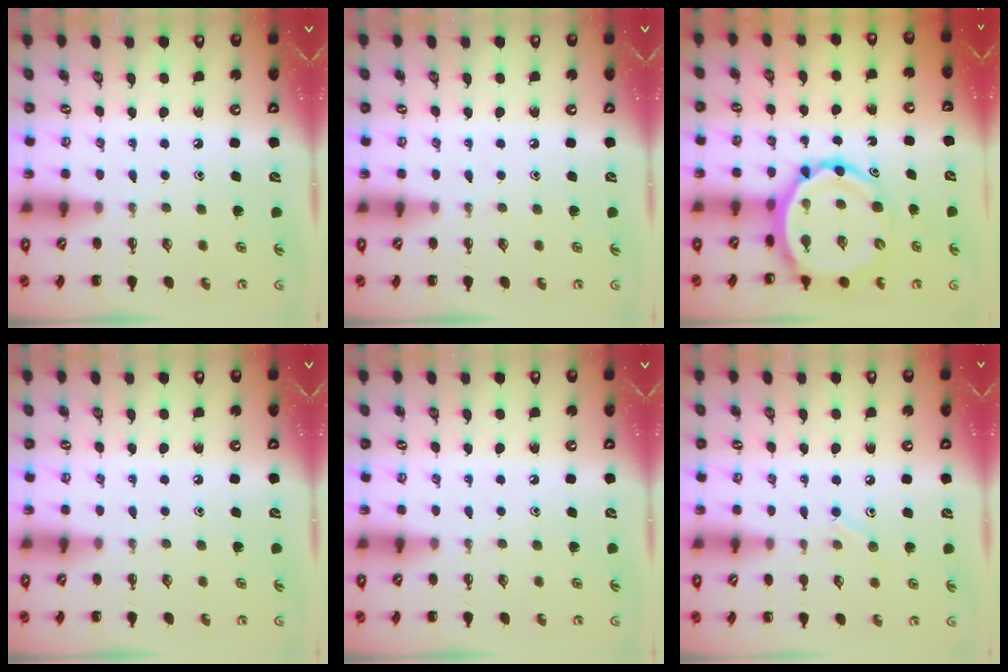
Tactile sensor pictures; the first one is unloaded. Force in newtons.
{"total": 0.0}
{"total": 14.2, "press": 13.6, "slide": 3.9}
{"total": 0.0}
{"total": 0.0}
{"total": 7.0, "press": 6.7, "slide": 2.0}